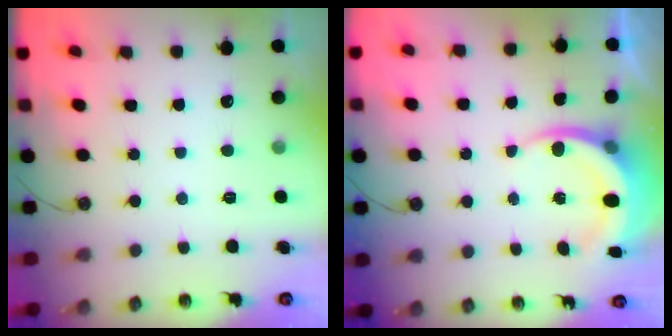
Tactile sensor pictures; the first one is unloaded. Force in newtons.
{"total": 7.0, "press": 6.9, "slide": 1.4}